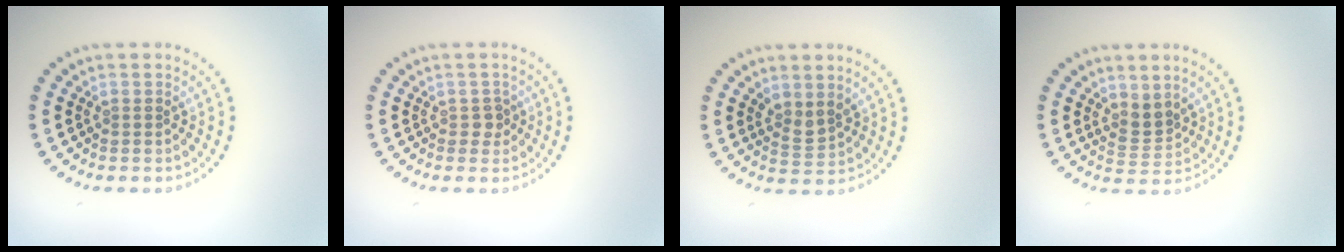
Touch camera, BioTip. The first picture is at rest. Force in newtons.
{"total": 1.1, "press": 1.0, "slide": 0.5}
{"total": 1.8, "press": 1.4, "slide": 1.2}
{"total": 2.2, "press": 1.6, "slide": 1.5}